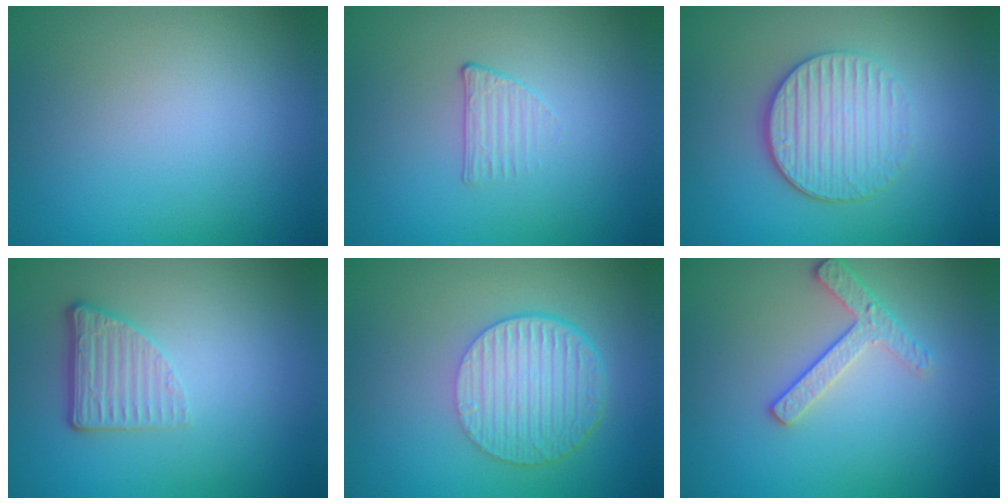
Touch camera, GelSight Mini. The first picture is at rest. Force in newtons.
{"total": 1.2, "press": 0.6, "slide": 1.0}
{"total": 3.9, "press": 3.4, "slide": 1.9}
{"total": 3.0, "press": 2.1, "slide": 2.1}
{"total": 6.4, "press": 4.5, "slide": 4.5}
{"total": 2.5, "press": 2.4, "slide": 0.7}